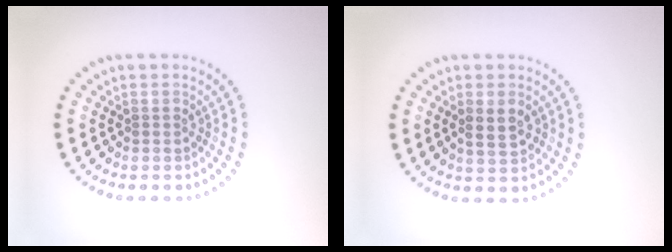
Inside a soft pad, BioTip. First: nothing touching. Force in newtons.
{"total": 2.3, "press": 2.2, "slide": 0.3}